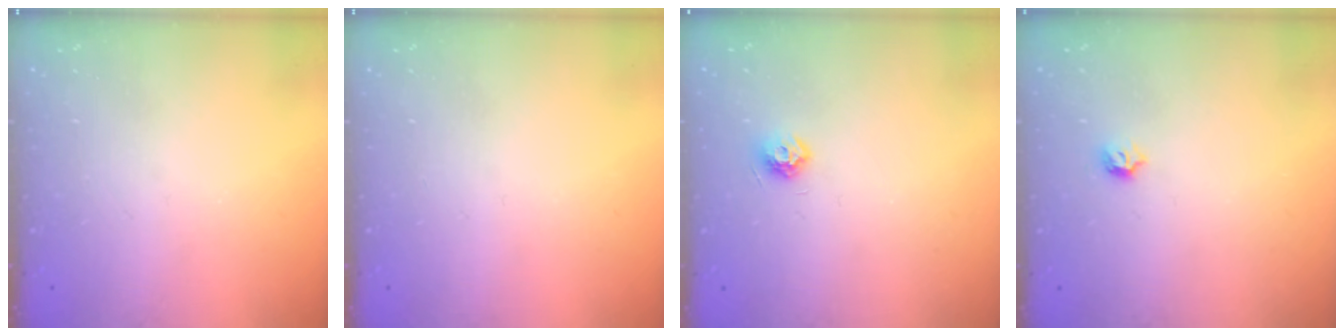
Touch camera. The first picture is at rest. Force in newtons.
{"total": 0.0}
{"total": 7.6, "press": 7.5, "slide": 1.1}
{"total": 3.8, "press": 3.7, "slide": 0.8}